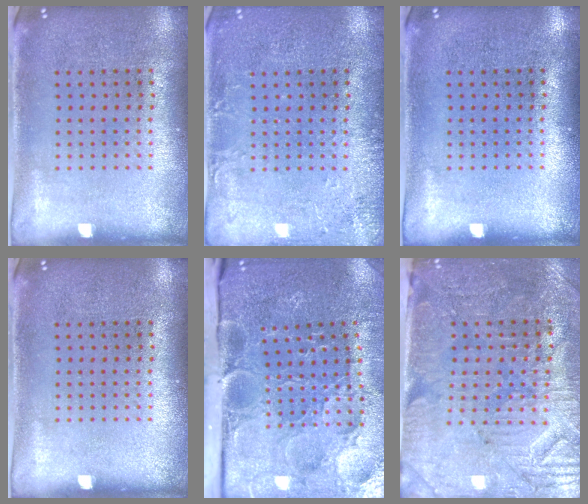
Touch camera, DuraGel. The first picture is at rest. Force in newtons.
{"total": 2.2, "press": 2.2, "slide": 0.3}
{"total": 0.0}
{"total": 0.0}
{"total": 4.0, "press": 3.7, "slide": 1.4}
{"total": 3.6, "press": 3.4, "slide": 1.2}